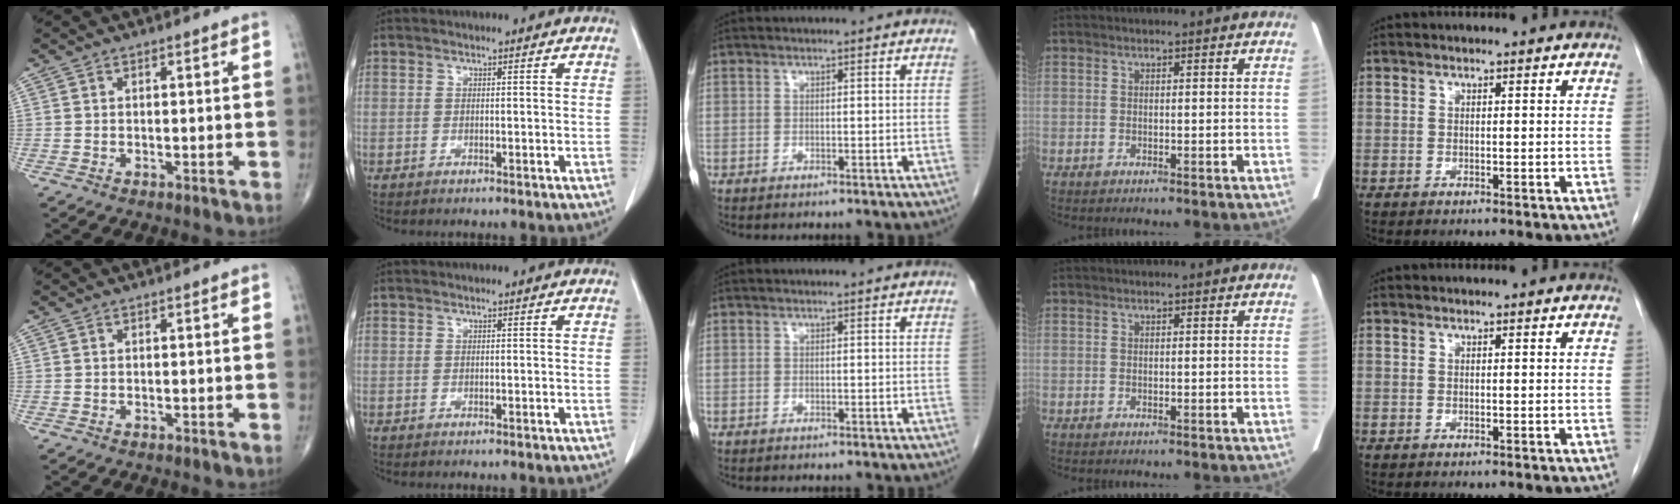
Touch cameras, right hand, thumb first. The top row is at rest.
{}